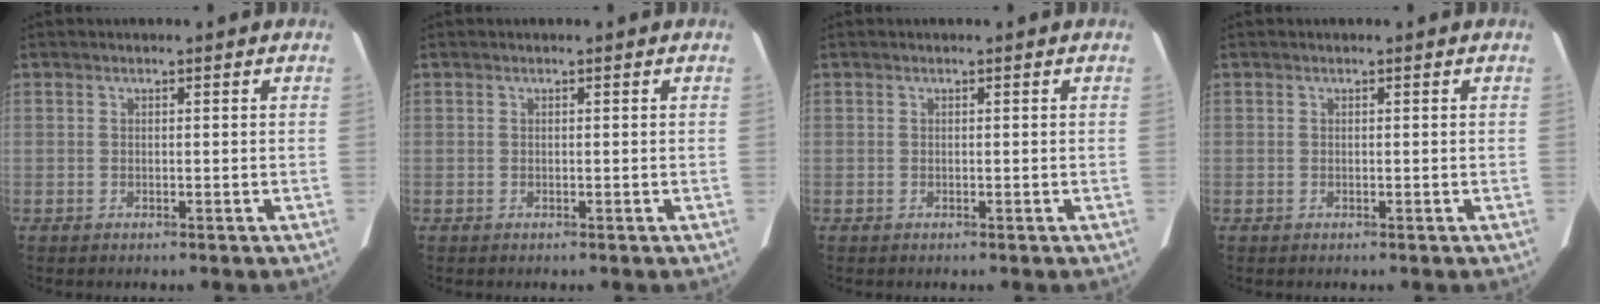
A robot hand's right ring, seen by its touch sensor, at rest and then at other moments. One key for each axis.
{"total": 0.0}
{"total": 0.0}
{"total": 0.0}